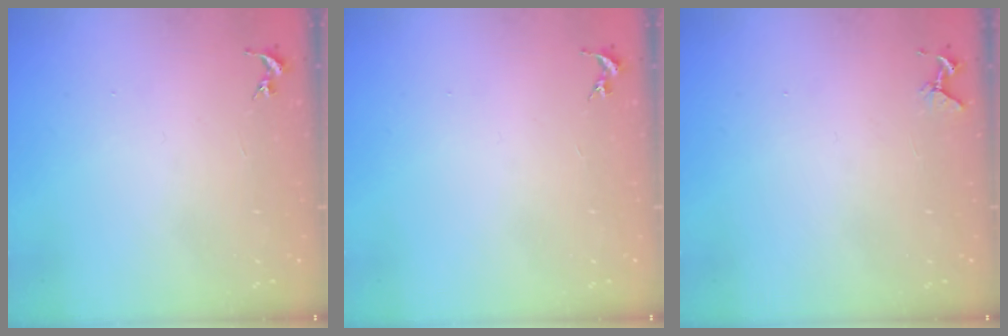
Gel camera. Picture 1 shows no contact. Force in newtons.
{"total": 0.0}
{"total": 4.2, "press": 4.2, "slide": 0.4}